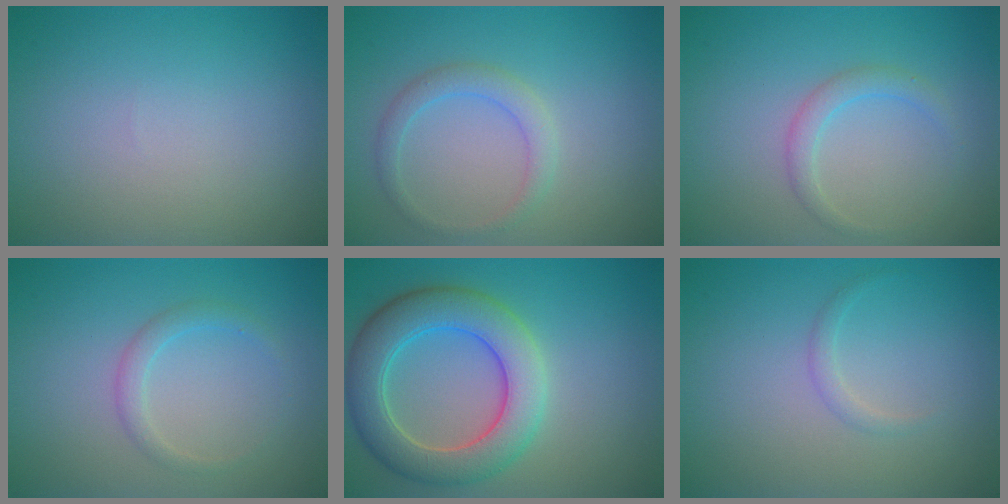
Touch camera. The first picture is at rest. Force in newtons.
{"total": 2.0, "press": 2.0, "slide": 0.1}
{"total": 1.7, "press": 1.7, "slide": 0.1}
{"total": 1.6, "press": 1.6, "slide": 0.1}
{"total": 7.1, "press": 7.0, "slide": 0.6}
{"total": 0.9, "press": 0.9, "slide": 0.0}